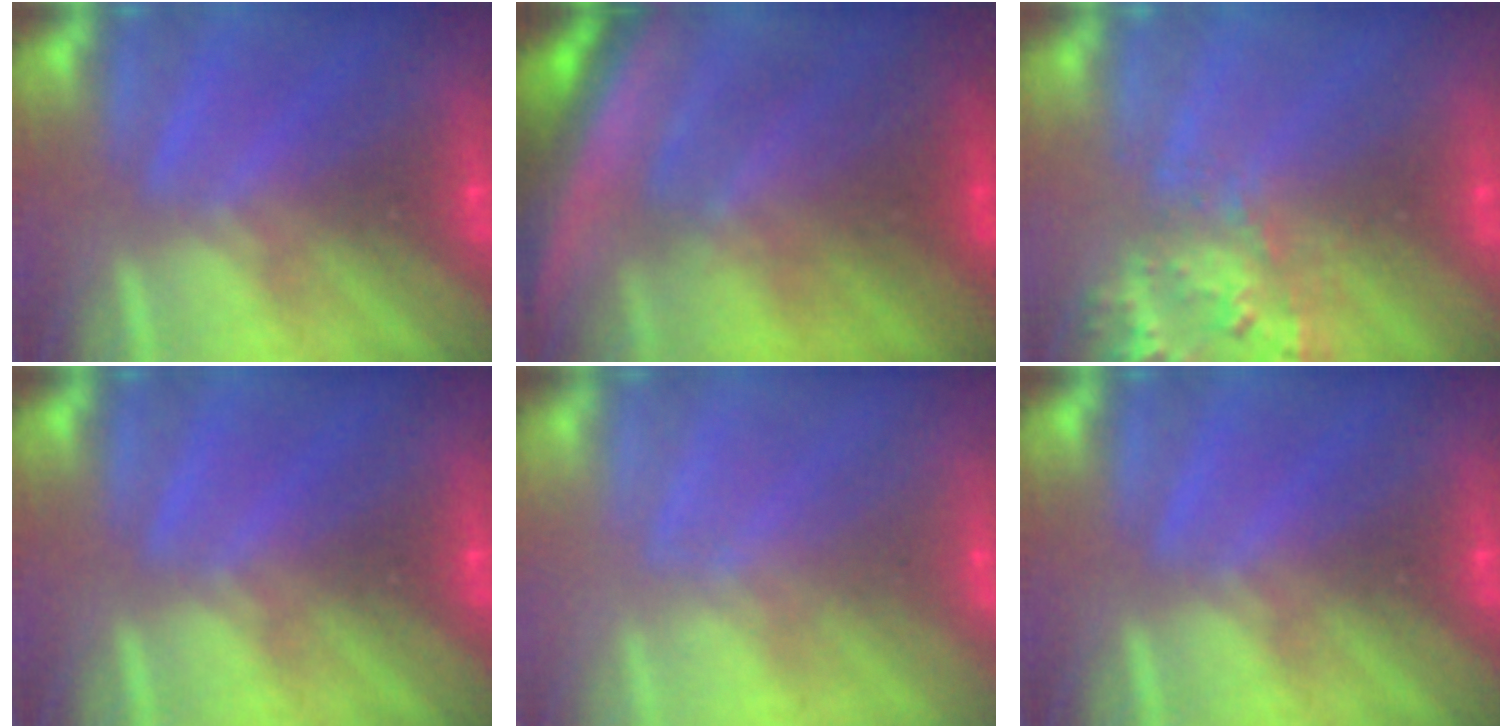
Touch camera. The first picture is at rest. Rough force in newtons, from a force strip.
{"total": 7.0}
{"total": 2.8}
{"total": 0.0}
{"total": 2.5}
{"total": 0.0}